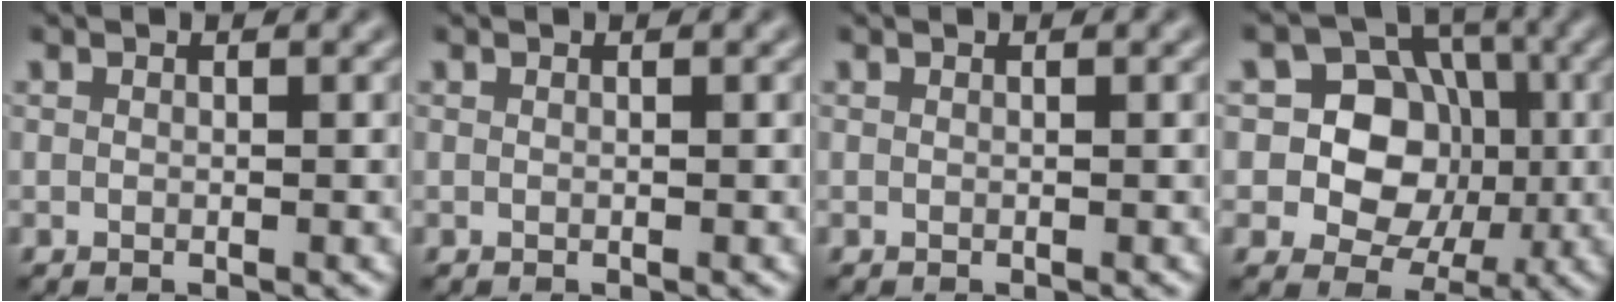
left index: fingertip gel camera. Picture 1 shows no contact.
{"total": 0.0}
{"total": 0.0}
{"total": 8.4, "force": [0.1, 7.3, 4.3], "torque": [-0.061, 0.015, -0.024]}